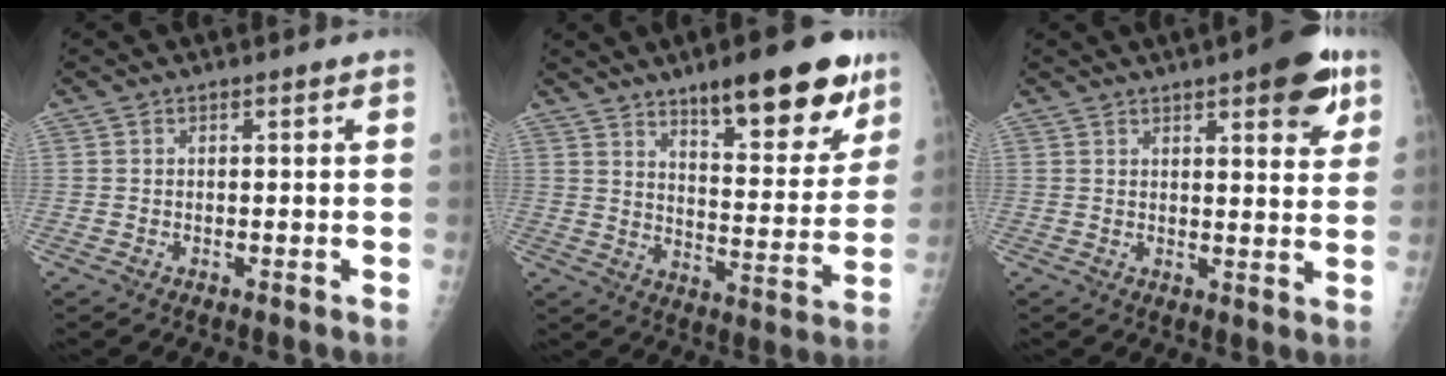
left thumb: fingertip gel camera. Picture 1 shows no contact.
{"total": 19.1, "force": [12.2, 5.8, 13.5], "torque": [-0.145, -0.068, 0.180]}
{"total": 10.4, "force": [5.7, 3.1, 8.1], "torque": [-0.080, -0.021, 0.069]}